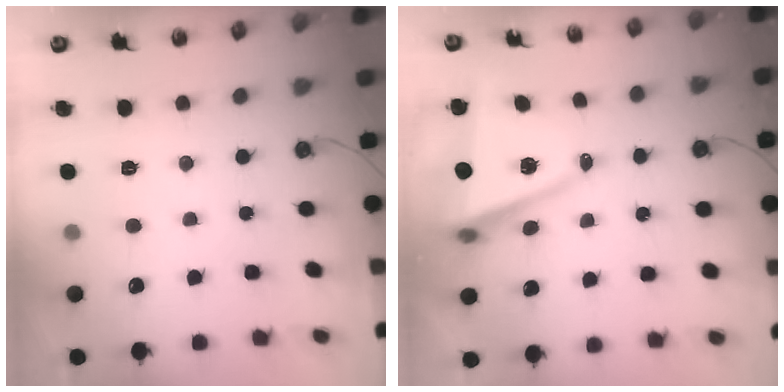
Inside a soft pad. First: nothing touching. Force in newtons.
{"total": 9.1, "press": 8.0, "slide": 4.4}